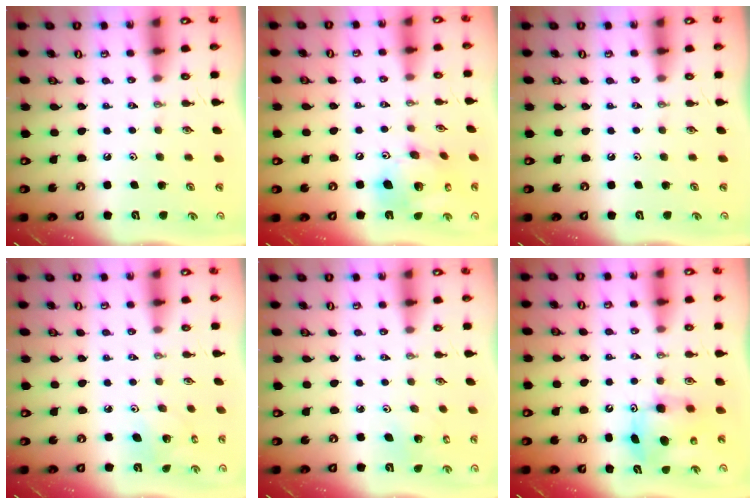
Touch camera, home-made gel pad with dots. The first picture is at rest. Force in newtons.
{"total": 16.7, "press": 16.4, "slide": 3.2}
{"total": 0.0}
{"total": 4.7, "press": 4.7, "slide": 0.2}
{"total": 2.7, "press": 2.7, "slide": 0.2}
{"total": 7.1, "press": 7.1, "slide": 0.1}